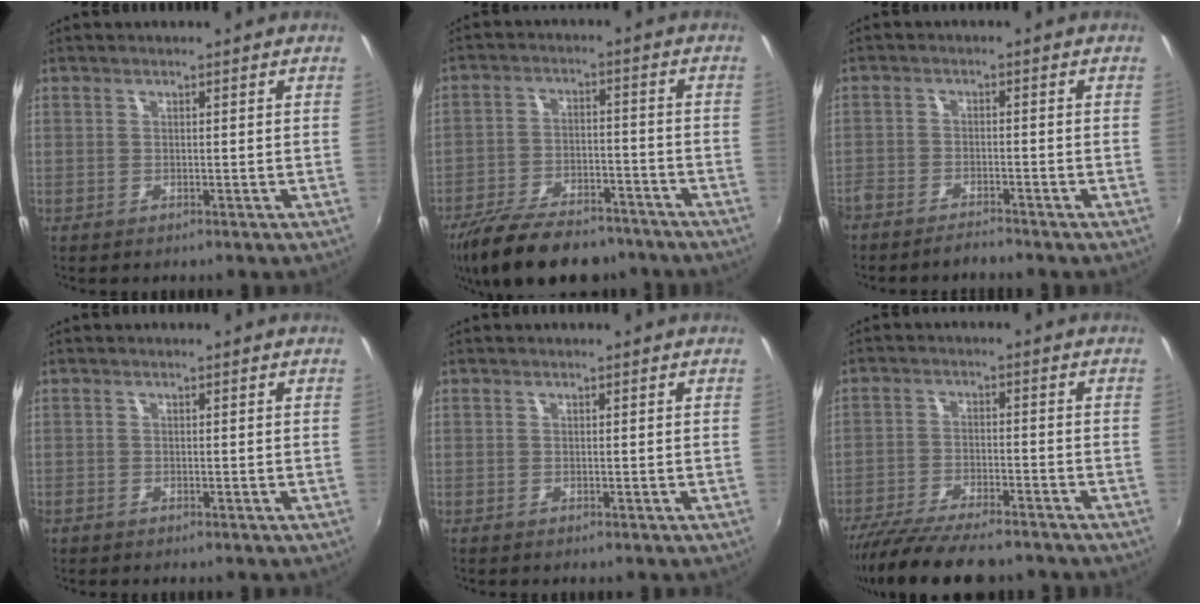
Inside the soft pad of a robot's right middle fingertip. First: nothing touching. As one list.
[{"total": 18.0, "force": [-14.2, 6.8, 8.7], "torque": [-0.183, -0.022, -0.221]}, {"total": 5.2, "force": [-4.7, 1.3, 1.6], "torque": [-0.053, -0.011, -0.085]}, {"total": 0.7, "force": [-0.6, 0.4, 0.1], "torque": [-0.004, -0.004, -0.015]}, {"total": 0.0}, {"total": 13.8, "force": [-11.6, 3.1, 6.7], "torque": [-0.146, -0.034, -0.194]}]